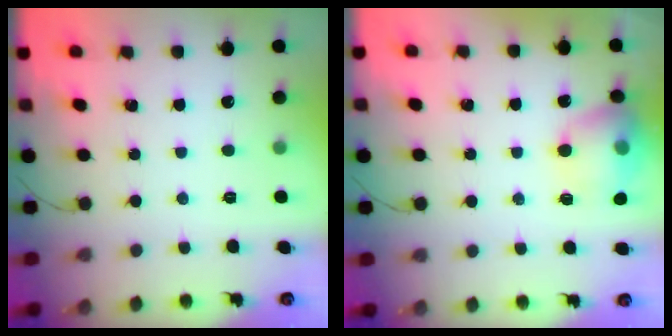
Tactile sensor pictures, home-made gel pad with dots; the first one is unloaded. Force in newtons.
{"total": 14.8, "press": 14.6, "slide": 2.1}